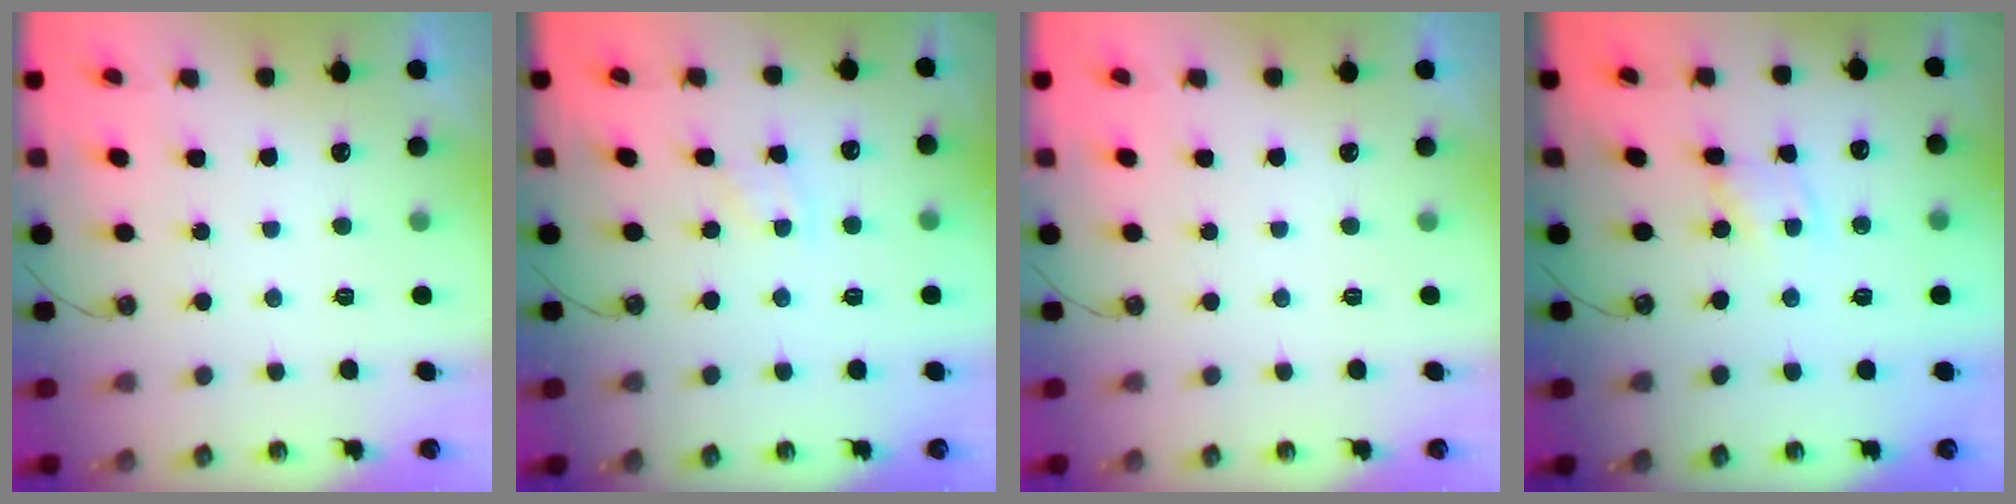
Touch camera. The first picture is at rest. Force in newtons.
{"total": 3.5, "press": 3.4, "slide": 0.5}
{"total": 0.0}
{"total": 1.9, "press": 1.9, "slide": 0.2}